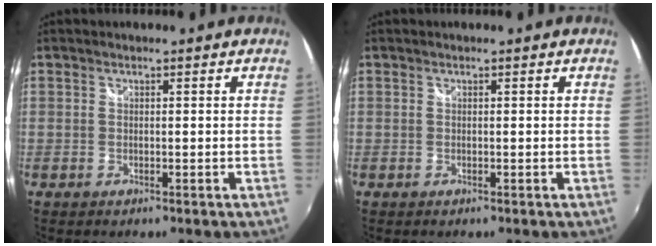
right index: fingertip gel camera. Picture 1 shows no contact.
{"total": 0.0}